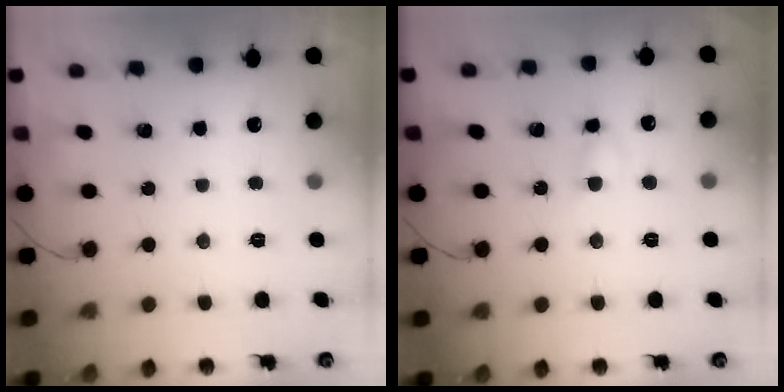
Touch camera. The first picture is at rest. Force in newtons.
{"total": 3.7, "press": 3.5, "slide": 1.2}